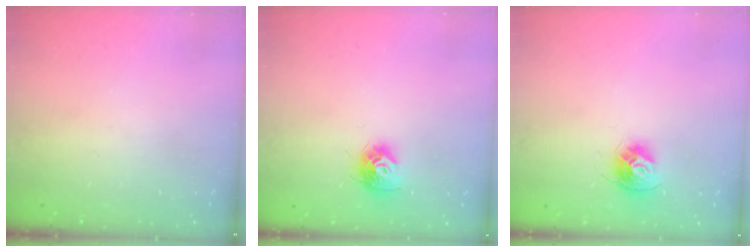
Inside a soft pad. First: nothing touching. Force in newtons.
{"total": 9.4, "press": 9.4, "slide": 0.6}
{"total": 10.5, "press": 10.4, "slide": 0.8}